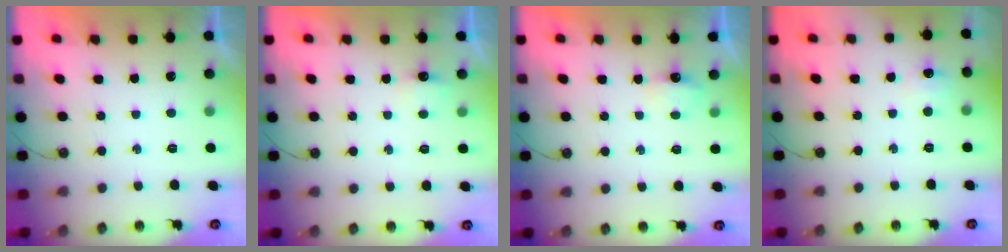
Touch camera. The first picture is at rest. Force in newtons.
{"total": 3.2, "press": 3.2, "slide": 0.5}
{"total": 3.8, "press": 3.8, "slide": 0.6}
{"total": 6.5, "press": 6.4, "slide": 0.9}